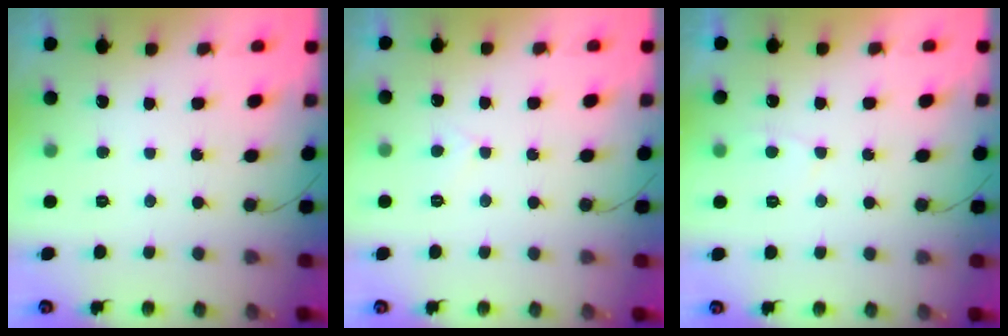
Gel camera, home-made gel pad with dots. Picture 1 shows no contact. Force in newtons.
{"total": 2.7, "press": 2.7, "slide": 0.3}
{"total": 3.4, "press": 3.4, "slide": 0.4}